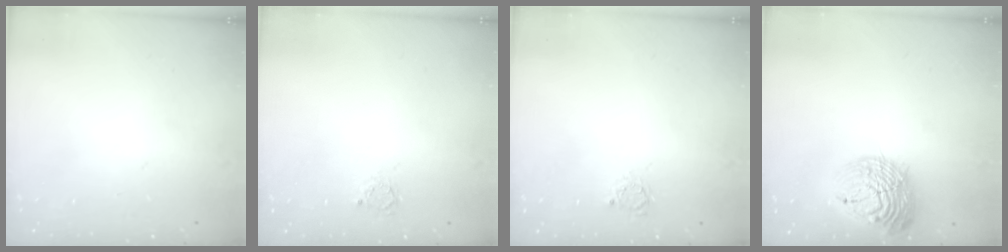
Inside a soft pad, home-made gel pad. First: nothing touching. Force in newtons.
{"total": 2.2, "press": 2.1, "slide": 0.4}
{"total": 2.6, "press": 2.6, "slide": 0.4}
{"total": 16.6, "press": 16.5, "slide": 2.2}